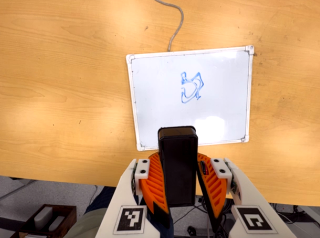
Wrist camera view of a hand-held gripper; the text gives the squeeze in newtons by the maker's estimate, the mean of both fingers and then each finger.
{"total": 9.5, "left": 9.6, "right": 9.4}